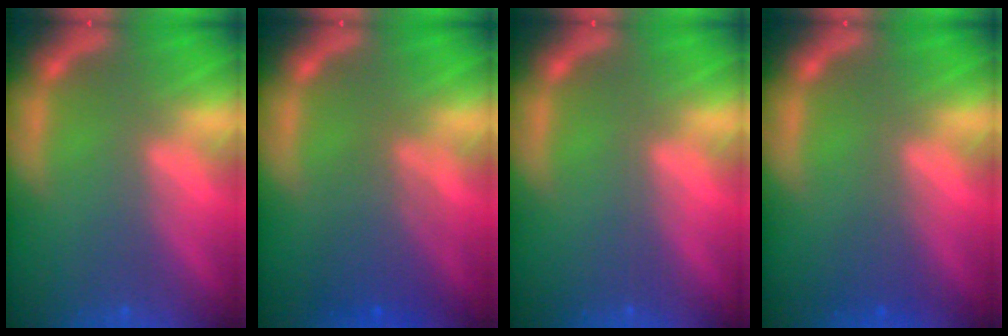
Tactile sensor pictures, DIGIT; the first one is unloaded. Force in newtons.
{"total": 4.0}
{"total": 0.0}
{"total": 1.5}